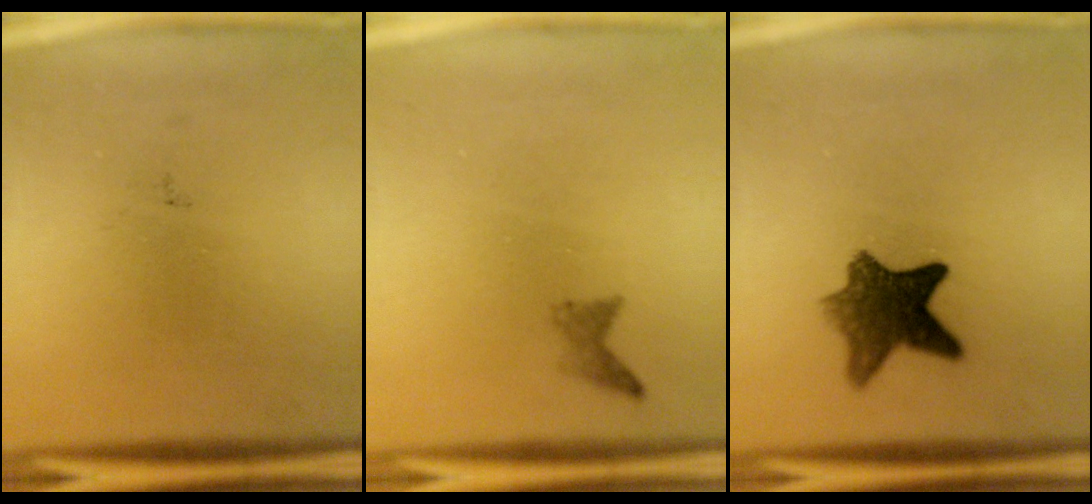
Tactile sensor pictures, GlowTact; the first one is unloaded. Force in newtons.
{"total": 1.1}
{"total": 8.3}